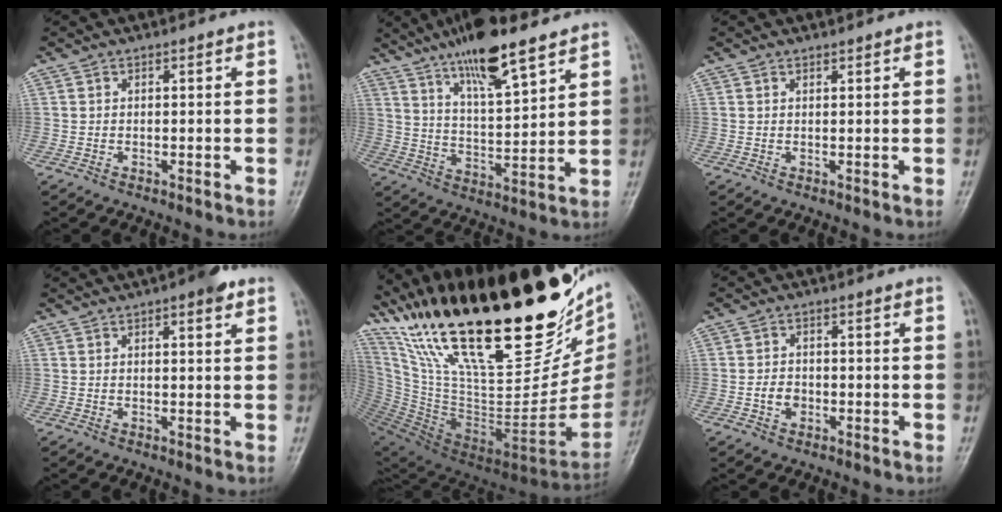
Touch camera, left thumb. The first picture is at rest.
{"total": 14.3, "force": [10.2, 3.2, 9.5], "torque": [-0.151, -0.053, 0.183]}
{"total": 0.6, "force": [0.6, 0.1, 0.0], "torque": [-0.001, -0.006, 0.009]}
{"total": 4.2, "force": [2.5, 1.1, 3.2], "torque": [-0.035, -0.005, 0.029]}
{"total": 46.3, "force": [28.7, 16.9, 32.2], "torque": [-0.444, -0.062, 0.490]}
{"total": 2.6, "force": [-0.6, 2.1, 1.4], "torque": [-0.016, 0.007, -0.011]}